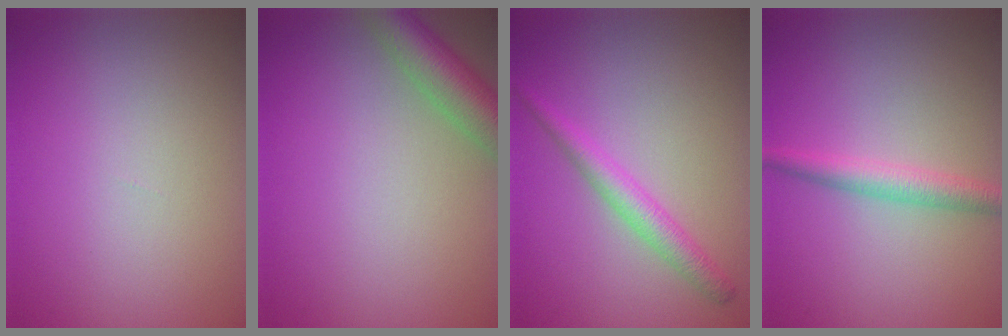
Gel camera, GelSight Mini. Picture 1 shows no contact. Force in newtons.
{"total": 4.8, "press": 4.8, "slide": 0.3}
{"total": 2.5, "press": 2.5, "slide": 0.0}
{"total": 2.6, "press": 2.6, "slide": 0.1}